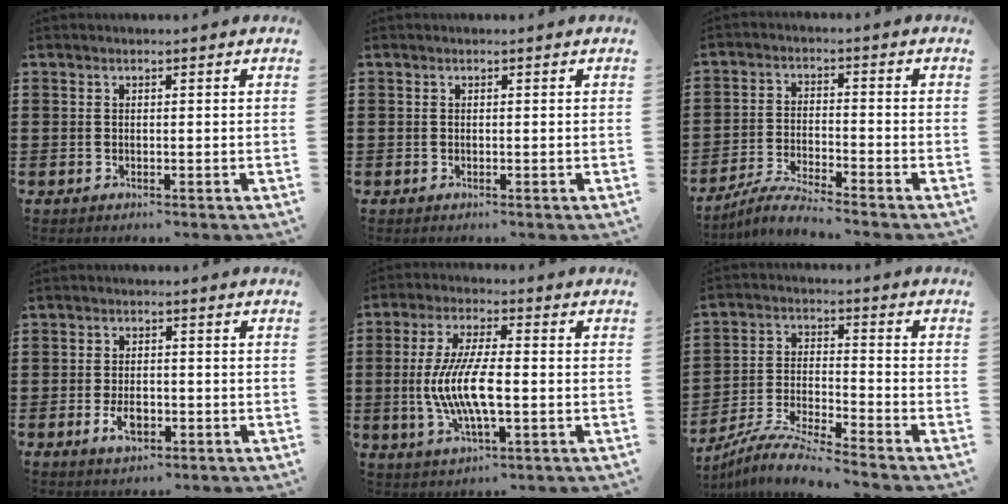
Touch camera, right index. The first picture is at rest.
{"total": 0.0}
{"total": 4.7, "force": [-4.4, -0.2, 1.5], "torque": [-0.041, -0.007, -0.089]}
{"total": 3.8, "force": [-1.4, 1.8, 3.1], "torque": [-0.071, -0.006, -0.025]}
{"total": 9.3, "force": [-1.6, 2.9, 8.7], "torque": [-0.191, -0.011, -0.036]}
{"total": 7.7, "force": [-7.4, -0.6, 2.0], "torque": [-0.050, -0.005, -0.149]}